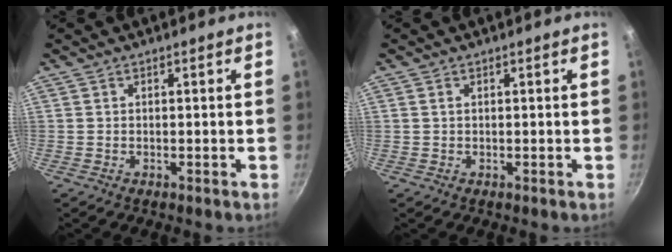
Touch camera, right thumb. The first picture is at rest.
{"total": 0.7, "force": [0.2, 0.5, 0.5], "torque": [-0.008, 0.002, 0.003]}